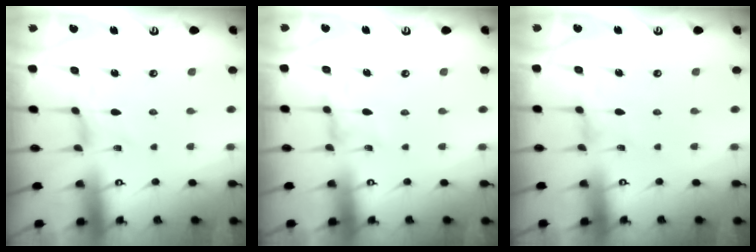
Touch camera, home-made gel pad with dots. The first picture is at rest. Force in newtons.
{"total": 1.2, "press": 1.2, "slide": 0.3}
{"total": 1.6, "press": 1.5, "slide": 0.3}